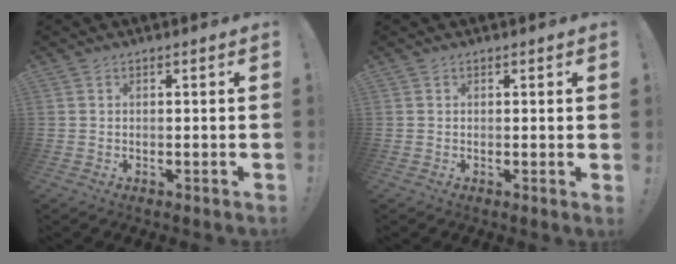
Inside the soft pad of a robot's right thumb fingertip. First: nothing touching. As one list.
[{"total": 0.8, "force": [0.6, -0.1, 0.6], "torque": [0.002, -0.006, 0.006]}]